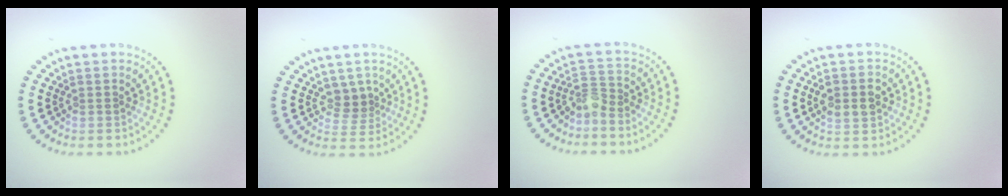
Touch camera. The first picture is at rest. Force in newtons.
{"total": 2.0, "press": 1.5, "slide": 1.3}
{"total": 2.0, "press": 1.5, "slide": 1.3}
{"total": 2.9, "press": 2.9, "slide": 0.0}